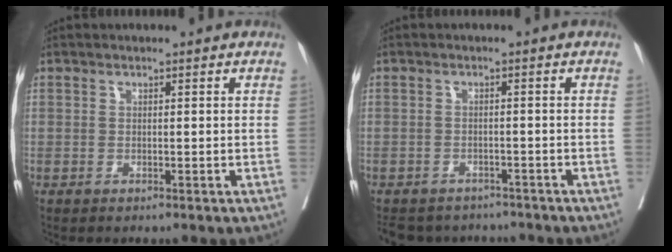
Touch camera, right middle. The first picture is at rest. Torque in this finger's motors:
{"motor_torque": [0.05, -0.18, 0.01, 0.01]}